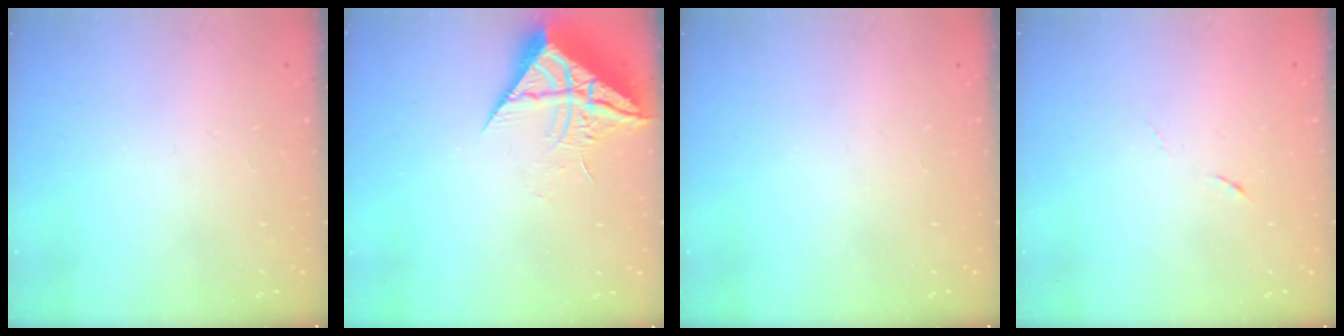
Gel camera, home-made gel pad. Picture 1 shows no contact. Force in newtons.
{"total": 10.0, "press": 9.9, "slide": 1.0}
{"total": 0.0}
{"total": 4.0, "press": 3.8, "slide": 1.2}